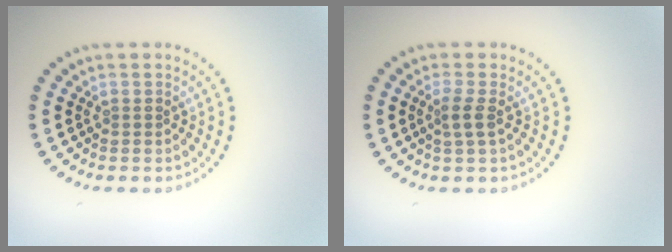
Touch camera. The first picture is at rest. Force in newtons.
{"total": 1.6, "press": 1.2, "slide": 1.0}